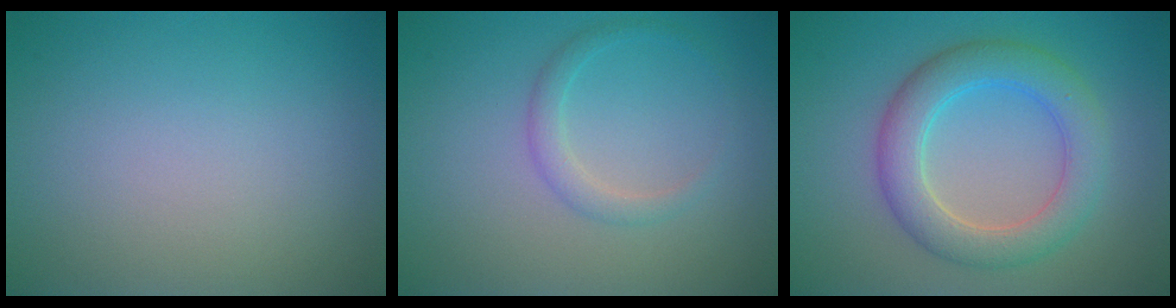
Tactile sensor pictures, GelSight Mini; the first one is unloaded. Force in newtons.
{"total": 1.6, "press": 1.6, "slide": 0.1}
{"total": 5.2, "press": 5.2, "slide": 0.1}